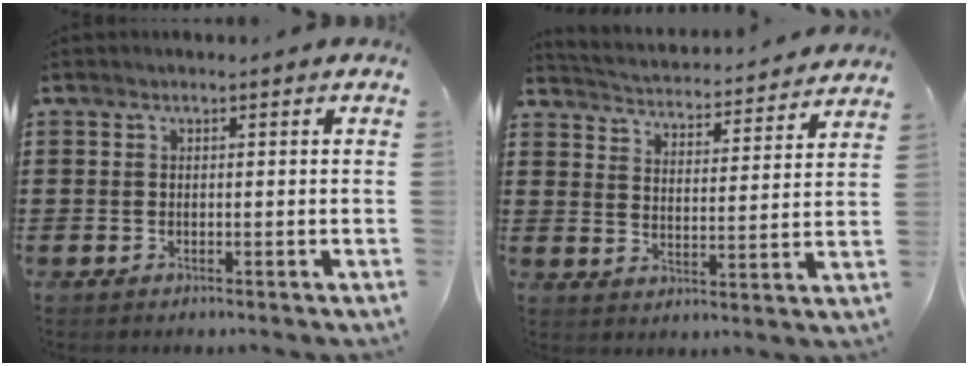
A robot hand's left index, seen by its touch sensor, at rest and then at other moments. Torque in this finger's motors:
{"motor_torque": [-0.01, 0.00, 0.13, 0.06]}